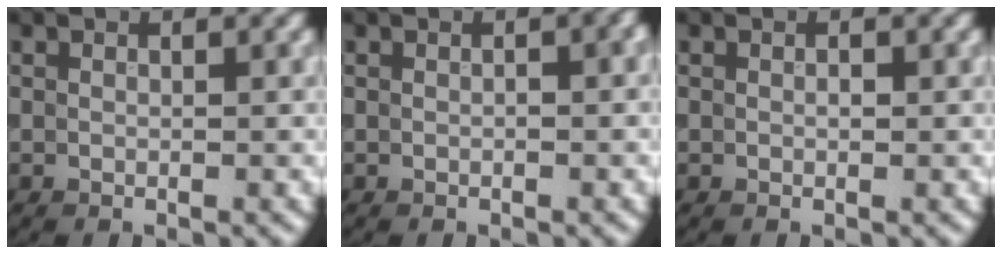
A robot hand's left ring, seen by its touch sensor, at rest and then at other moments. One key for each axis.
{"total": 0.8, "fx": -0.1, "fy": 0.2, "fz": 0.7, "tx": -0.013, "ty": 0.003, "tz": 0.000}
{"total": 0.0}